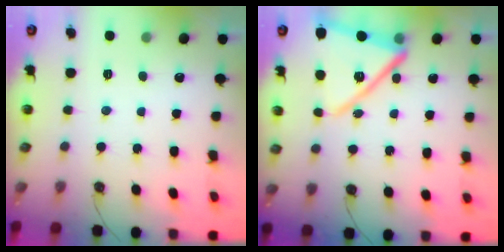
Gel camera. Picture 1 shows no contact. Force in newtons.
{"total": 17.7, "press": 17.7, "slide": 1.3}